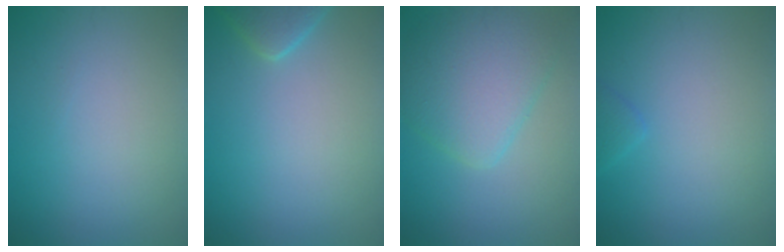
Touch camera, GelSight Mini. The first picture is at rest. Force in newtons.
{"total": 2.5, "press": 2.5, "slide": 0.2}
{"total": 5.7, "press": 5.7, "slide": 0.2}
{"total": 1.0, "press": 1.0, "slide": 0.1}